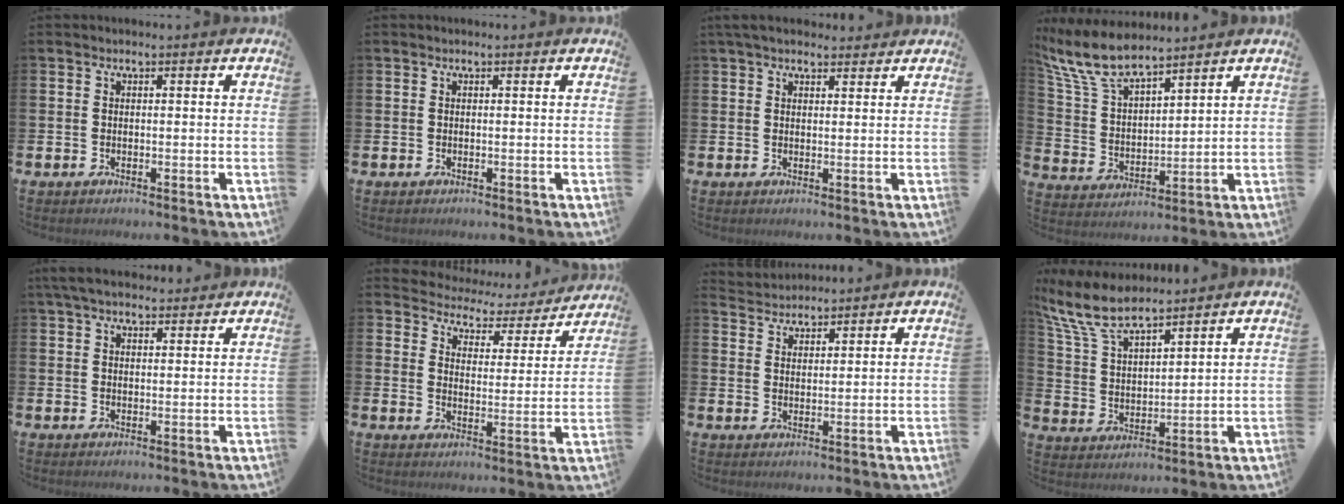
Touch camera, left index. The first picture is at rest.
{"total": 0.0}
{"total": 4.1, "force": [3.7, 1.5, 1.0], "torque": [-0.020, -0.011, 0.068]}
{"total": 8.8, "force": [7.9, 1.9, 3.3], "torque": [-0.100, -0.031, 0.147]}
{"total": 4.4, "force": [3.8, 1.5, 1.5], "torque": [-0.038, -0.007, 0.072]}
{"total": 4.0, "force": [3.7, 1.6, -0.1], "torque": [-0.021, -0.035, 0.056]}
{"total": 3.3, "force": [3.2, 0.8, -0.5], "torque": [-0.008, -0.010, 0.060]}
{"total": 8.4, "force": [7.5, 1.8, 3.4], "torque": [-0.099, -0.028, 0.138]}